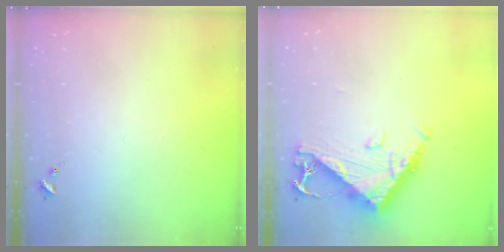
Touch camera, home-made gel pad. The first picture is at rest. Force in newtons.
{"total": 10.6, "press": 10.5, "slide": 1.1}